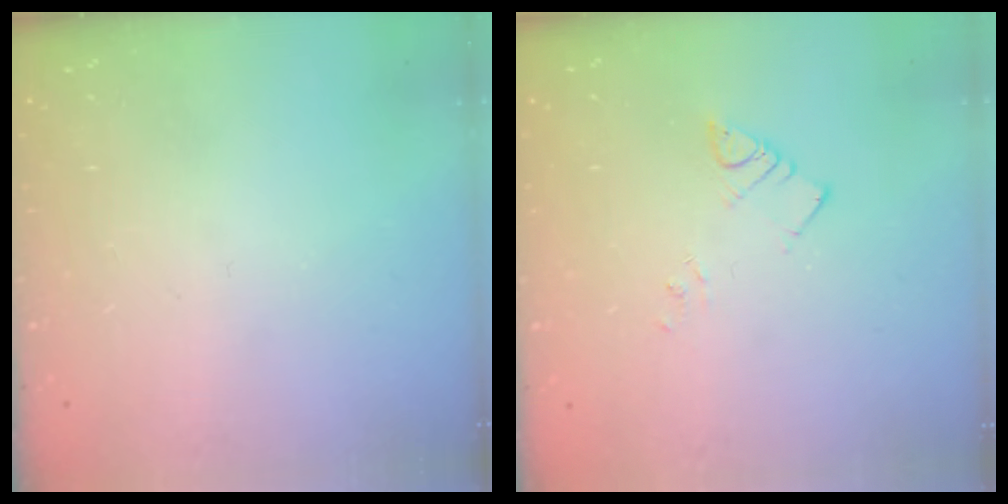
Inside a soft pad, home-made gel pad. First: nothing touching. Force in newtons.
{"total": 3.2, "press": 3.2, "slide": 0.4}